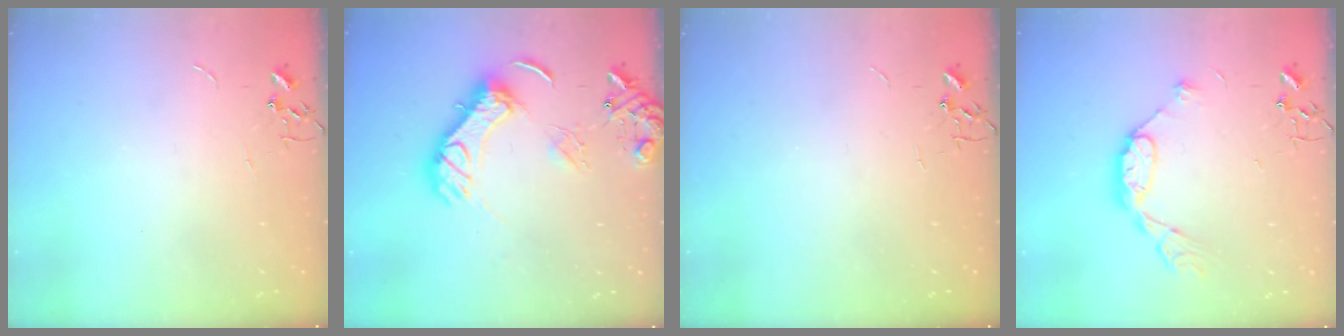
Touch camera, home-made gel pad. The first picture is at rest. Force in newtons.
{"total": 16.7, "press": 16.7, "slide": 1.5}
{"total": 0.0}
{"total": 11.0, "press": 11.0, "slide": 0.9}